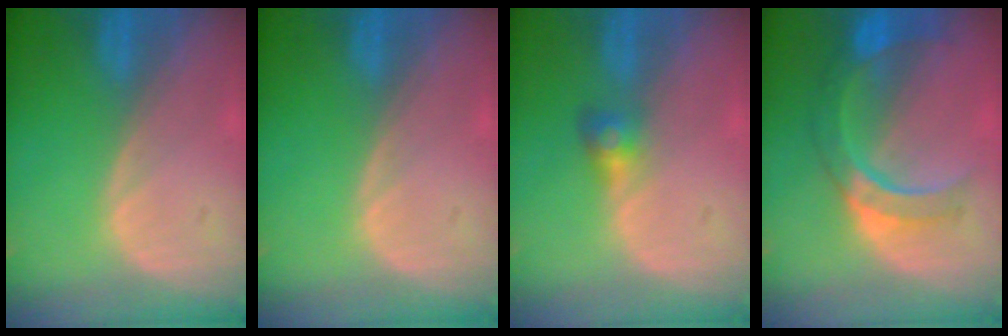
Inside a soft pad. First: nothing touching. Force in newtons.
{"total": 0.0}
{"total": 2.8, "press": 2.6, "slide": 0.9}
{"total": 8.8, "press": 8.0, "slide": 3.7}